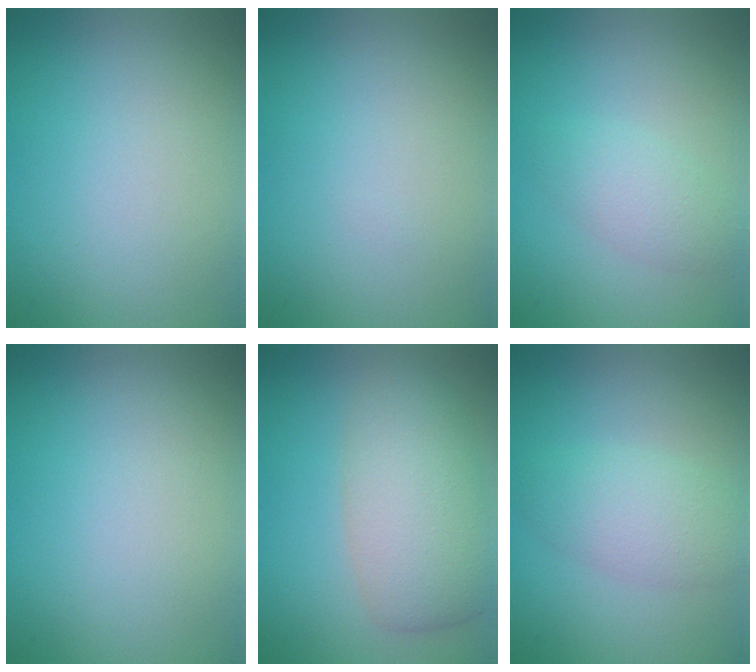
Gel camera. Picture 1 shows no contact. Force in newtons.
{"total": 0.0}
{"total": 2.4, "press": 2.4, "slide": 0.1}
{"total": 0.0}
{"total": 6.0, "press": 6.0, "slide": 0.4}
{"total": 3.3, "press": 3.3, "slide": 0.1}